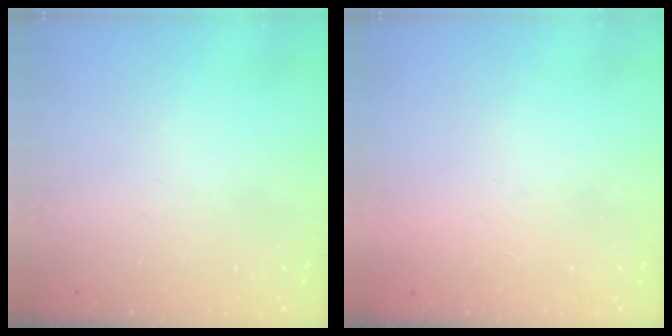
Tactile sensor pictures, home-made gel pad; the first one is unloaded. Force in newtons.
{"total": 1.6, "press": 1.5, "slide": 0.1}